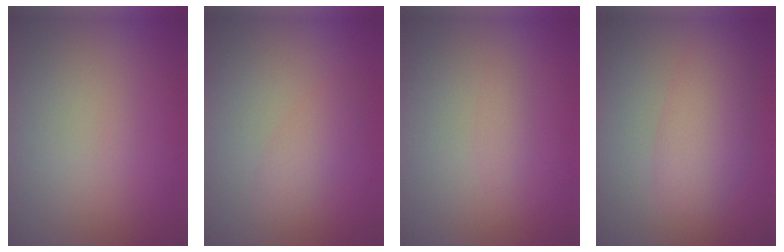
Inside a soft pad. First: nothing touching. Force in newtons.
{"total": 1.7, "press": 1.7, "slide": 0.0}
{"total": 0.8, "press": 0.8, "slide": 0.1}
{"total": 4.1, "press": 4.1, "slide": 0.2}